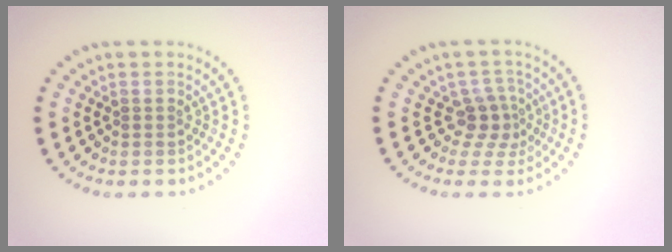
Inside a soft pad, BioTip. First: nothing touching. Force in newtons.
{"total": 2.5, "press": 1.7, "slide": 1.9}